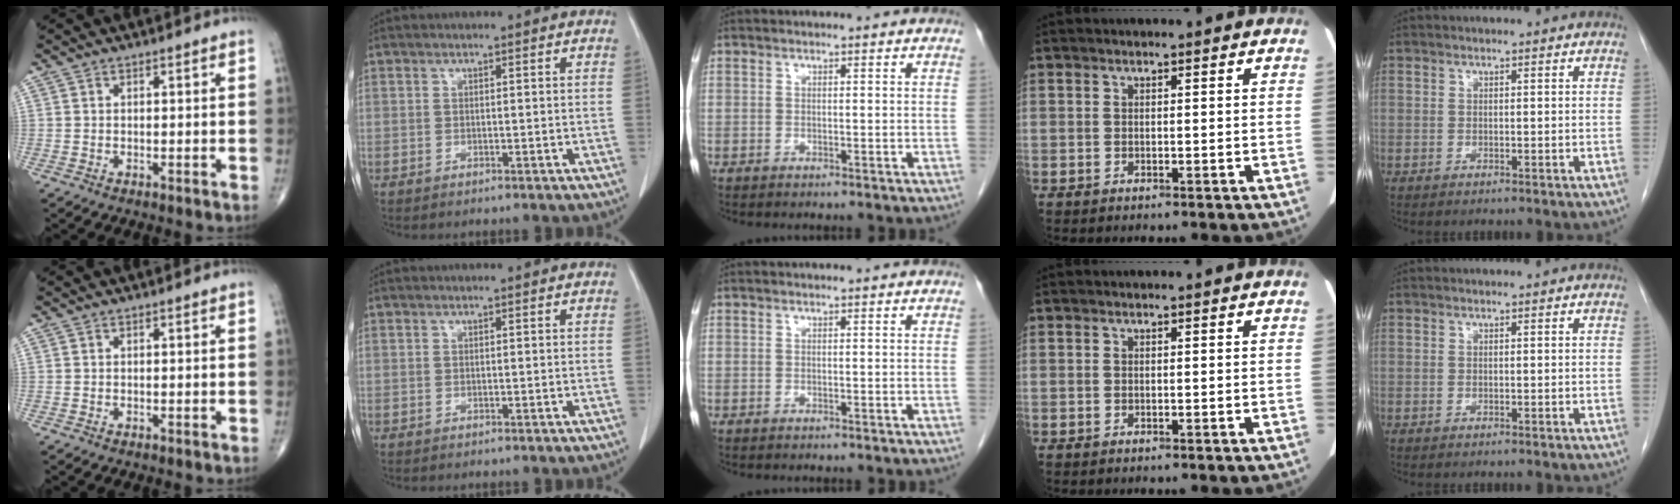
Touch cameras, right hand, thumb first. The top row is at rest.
{}